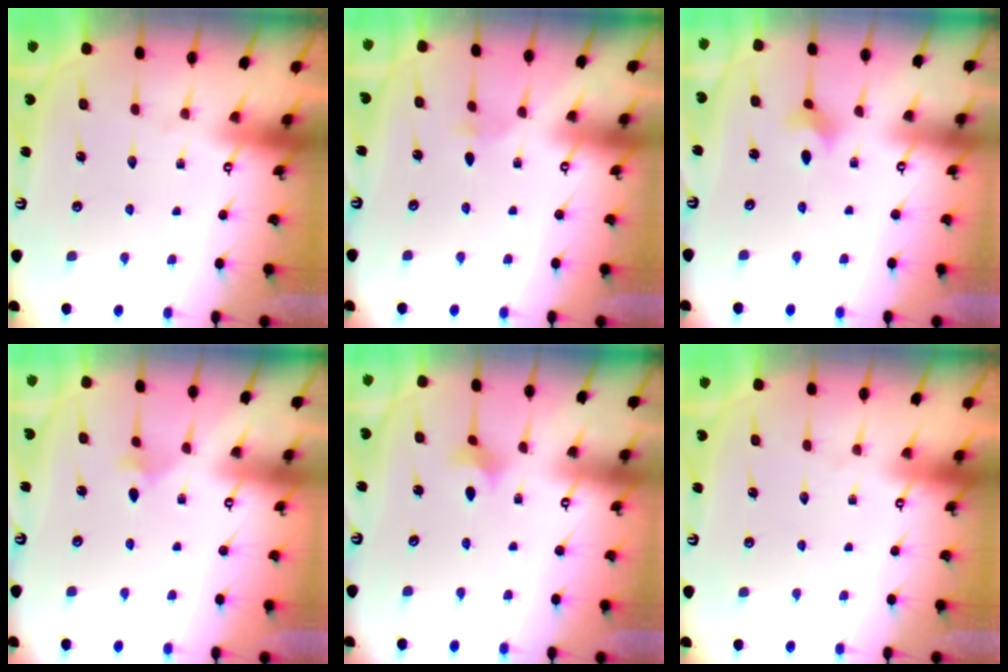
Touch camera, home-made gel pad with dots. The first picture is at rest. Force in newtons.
{"total": 1.8, "press": 1.8, "slide": 0.3}
{"total": 2.7, "press": 2.6, "slide": 0.7}
{"total": 2.8, "press": 2.7, "slide": 0.7}
{"total": 3.9, "press": 3.9, "slide": 0.7}
{"total": 0.0}